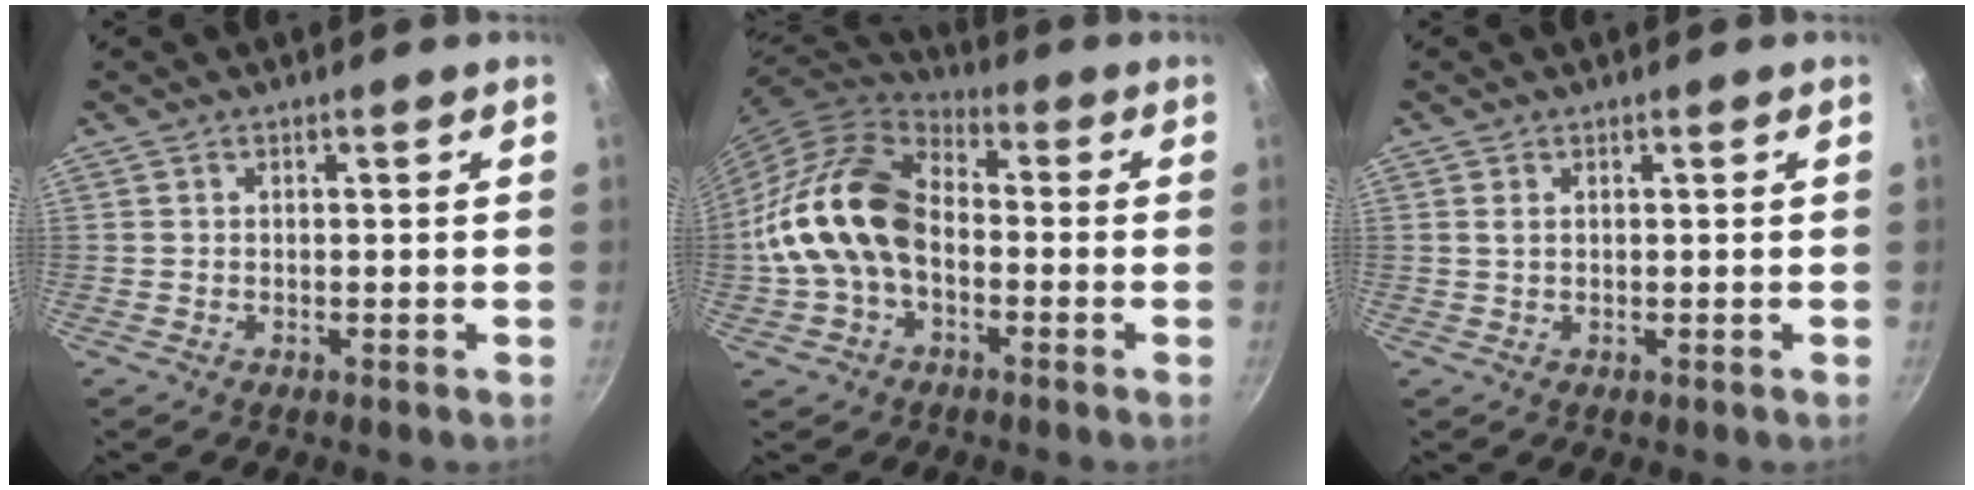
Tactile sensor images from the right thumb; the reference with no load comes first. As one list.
[{"total": 17.8, "force": [-2.2, 12.2, 12.8], "torque": [-0.215, 0.045, -0.054]}, {"total": 1.3, "force": [0.4, 0.7, 0.9], "torque": [-0.021, 0.001, 0.009]}]